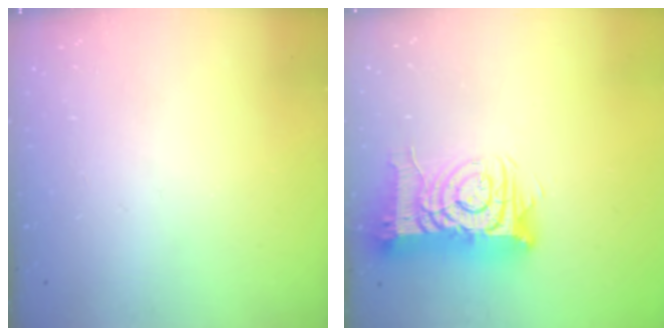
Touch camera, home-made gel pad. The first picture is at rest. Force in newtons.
{"total": 14.6, "press": 14.5, "slide": 1.7}